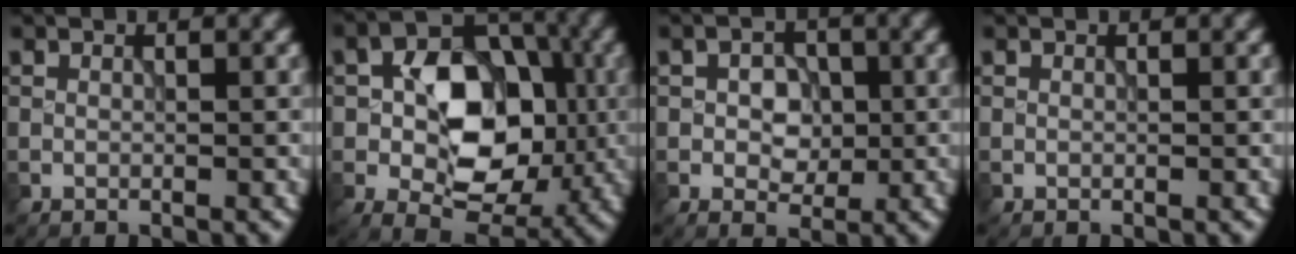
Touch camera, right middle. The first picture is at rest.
{"total": 9.9, "force": [-0.8, 6.7, 7.3], "torque": [-0.104, 0.013, -0.017]}
{"total": 3.4, "force": [0.0, 2.4, 2.4], "torque": [-0.038, -0.002, -0.005]}
{"total": 0.0}